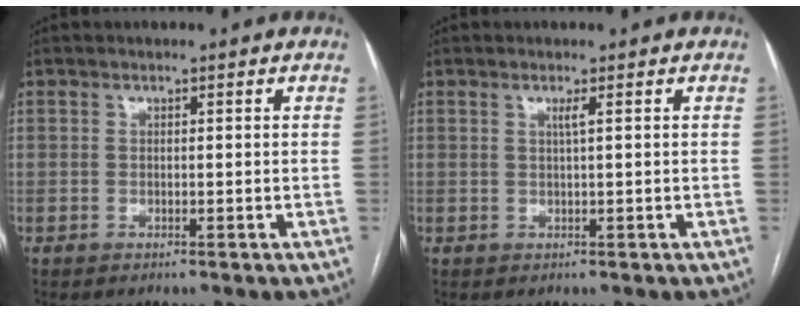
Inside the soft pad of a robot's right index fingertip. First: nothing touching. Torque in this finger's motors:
{"motor_torque": [0.03, 0.02, 0.06, 0.03]}